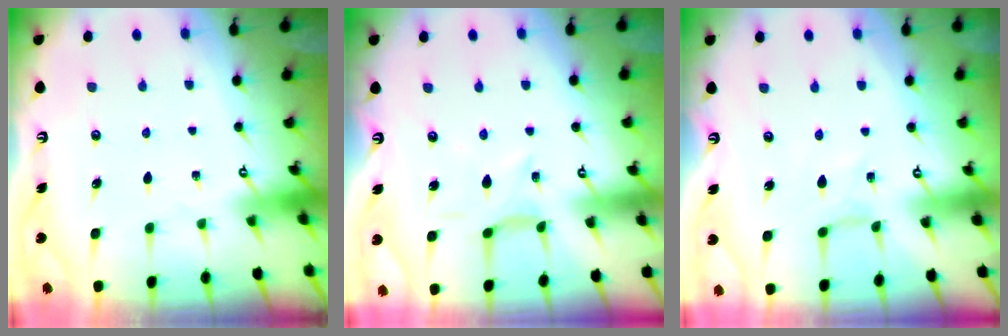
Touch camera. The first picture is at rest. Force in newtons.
{"total": 2.8, "press": 2.7, "slide": 0.6}
{"total": 0.6, "press": 0.6, "slide": 0.1}